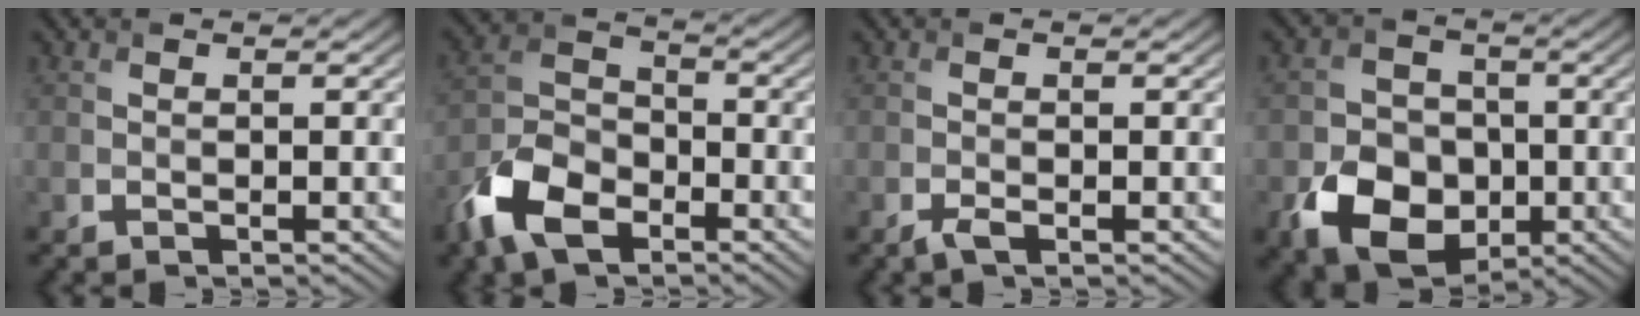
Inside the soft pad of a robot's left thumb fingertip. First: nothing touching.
{"total": 9.4, "force": [-5.5, 5.2, 5.6], "torque": [-0.128, -0.007, -0.123]}
{"total": 1.1, "force": [-0.7, 0.2, 0.8], "torque": [-0.019, -0.001, -0.014]}
{"total": 8.7, "force": [-2.9, 6.8, 4.6], "torque": [-0.094, -0.022, -0.059]}